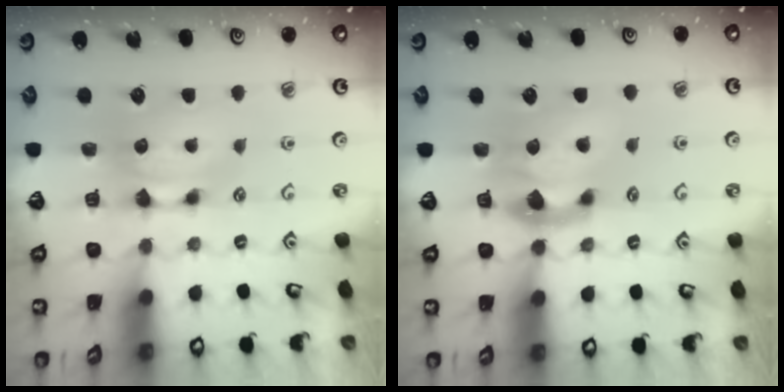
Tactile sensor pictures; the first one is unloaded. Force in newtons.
{"total": 3.7, "press": 3.1, "slide": 2.0}